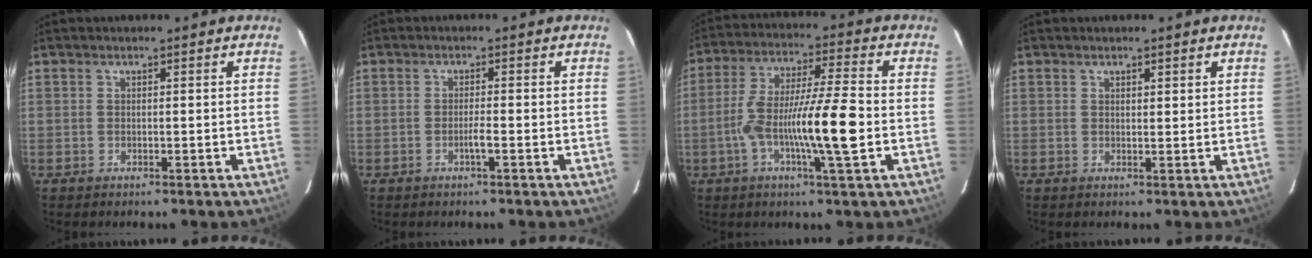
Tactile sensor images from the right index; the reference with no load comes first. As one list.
[{"total": 1.8, "force": [-0.8, -0.1, 1.6], "torque": [-0.031, 0.000, -0.015]}, {"total": 13.1, "force": [-3.0, 0.4, 12.7], "torque": [-0.234, 0.000, -0.058]}, {"total": 1.1, "force": [0.8, 0.3, 0.7], "torque": [-0.014, 0.002, 0.012]}]